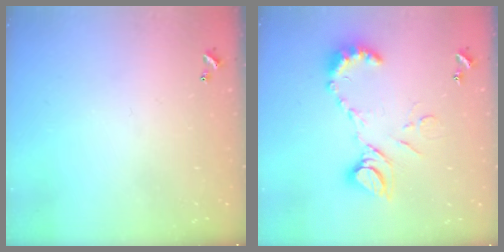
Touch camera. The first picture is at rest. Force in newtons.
{"total": 13.0, "press": 13.0, "slide": 1.3}